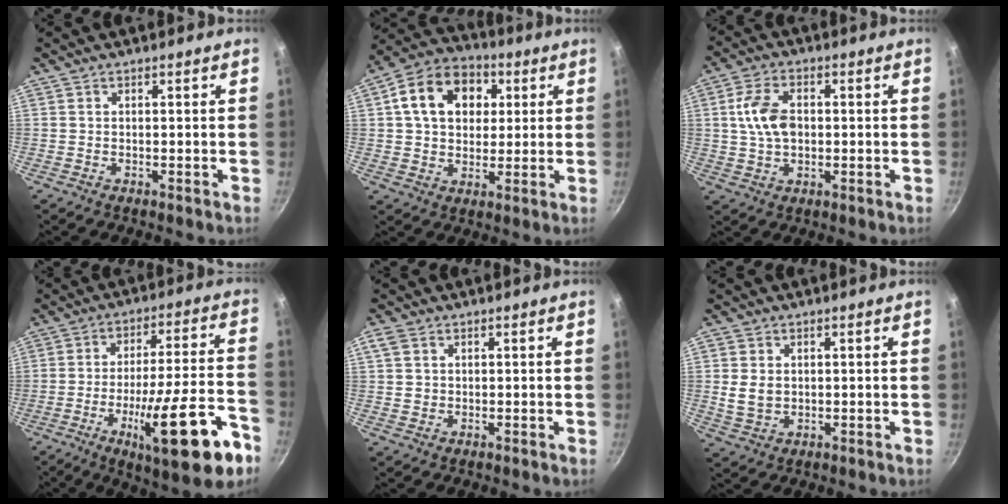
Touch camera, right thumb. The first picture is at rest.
{"total": 14.7, "force": [3.9, 11.0, 8.9], "torque": [-0.127, 0.017, 0.052]}
{"total": 8.4, "force": [0.7, 5.4, 6.3], "torque": [-0.112, 0.011, 0.008]}
{"total": 21.7, "force": [-10.2, 5.0, 18.5], "torque": [-0.252, 0.040, -0.151]}
{"total": 3.2, "force": [0.9, 2.6, 1.5], "torque": [-0.023, -0.002, 0.015]}
{"total": 4.8, "force": [0.4, 3.8, 3.0], "torque": [-0.050, -0.004, 0.012]}